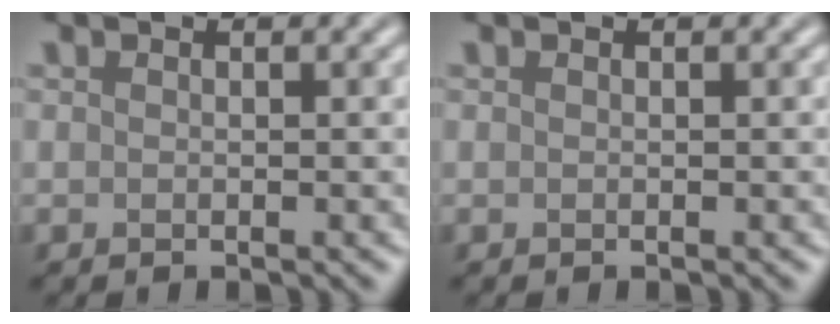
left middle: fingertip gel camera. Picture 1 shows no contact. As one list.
[{"total": 0.0}]